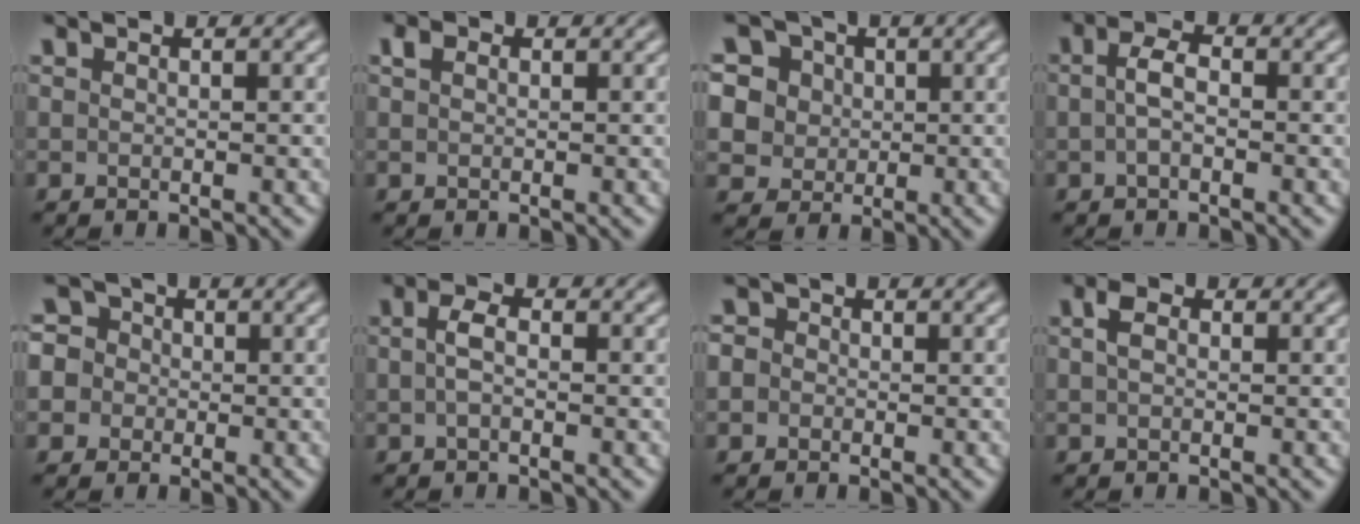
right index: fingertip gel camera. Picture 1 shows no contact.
{"total": 0.7, "force": [0.5, -0.1, 0.4], "torque": [-0.002, -0.001, 0.016]}
{"total": 10.9, "force": [0.9, 9.9, 4.4], "torque": [-0.126, -0.026, 0.013]}
{"total": 2.2, "force": [-0.3, 0.7, 2.0], "torque": [-0.034, -0.001, -0.005]}
{"total": 9.0, "force": [0.0, 8.3, 3.5], "torque": [-0.093, -0.017, -0.012]}
{"total": 1.6, "force": [-0.3, 0.2, 1.6], "torque": [-0.030, -0.002, -0.003]}
{"total": 3.1, "force": [-0.3, 2.9, 0.9], "torque": [-0.024, -0.001, -0.015]}
{"total": 1.0, "force": [0.2, 0.3, 0.9], "torque": [-0.016, -0.005, 0.007]}